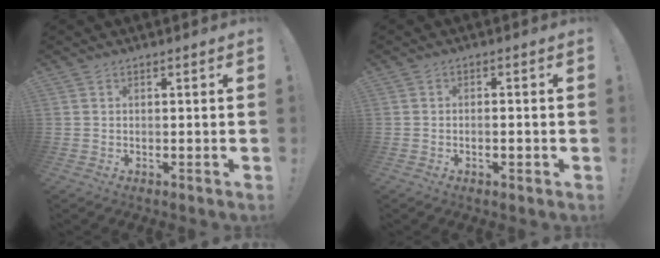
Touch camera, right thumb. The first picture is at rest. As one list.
[{"total": 2.1, "force": [-0.9, 0.7, 1.7], "torque": [-0.021, 0.001, -0.016]}]